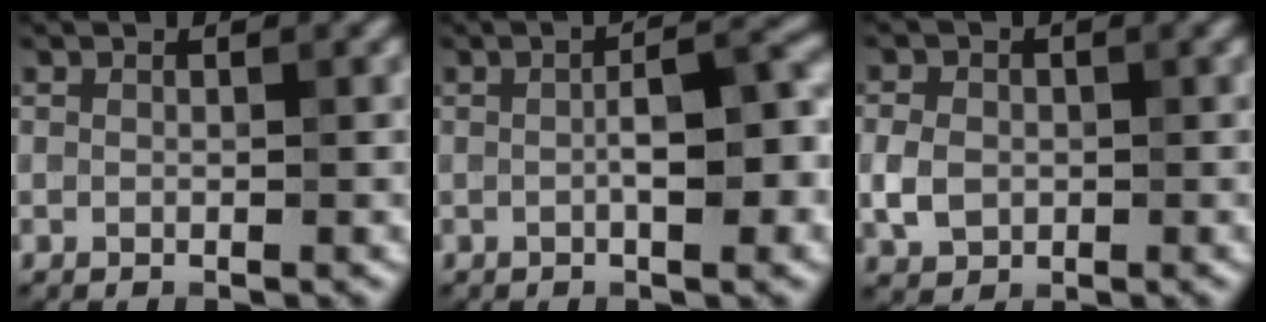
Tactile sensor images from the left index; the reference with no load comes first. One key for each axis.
{"total": 5.1, "fx": -0.5, "fy": 1.5, "fz": 4.8, "tx": -0.076, "ty": 0.007, "tz": -0.008}
{"total": 2.9, "fx": -0.4, "fy": 2.3, "fz": 1.6, "tx": -0.034, "ty": -0.001, "tz": -0.011}